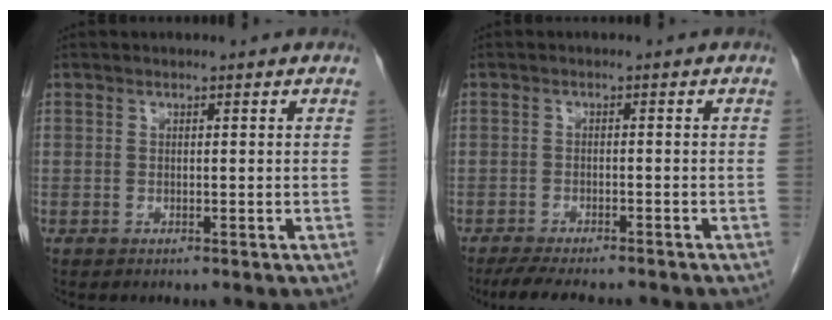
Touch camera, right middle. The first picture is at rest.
{"total": 9.1, "force": [-7.9, 1.7, 4.2], "torque": [-0.064, -0.013, -0.115]}